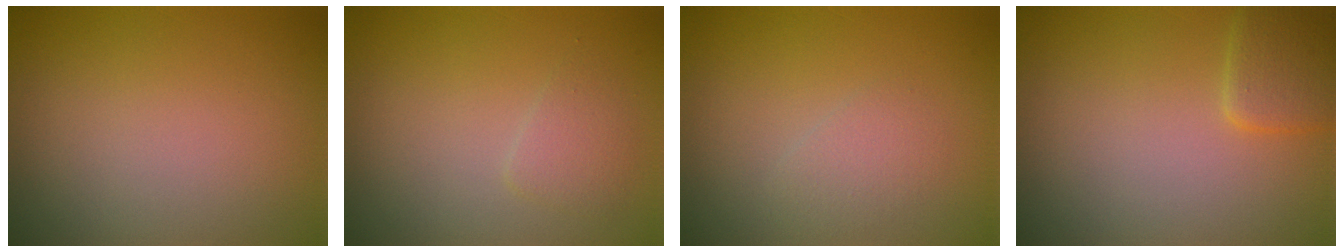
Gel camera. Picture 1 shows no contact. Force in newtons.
{"total": 1.3, "press": 1.3, "slide": 0.1}
{"total": 1.4, "press": 1.4, "slide": 0.1}
{"total": 2.5, "press": 2.5, "slide": 0.1}